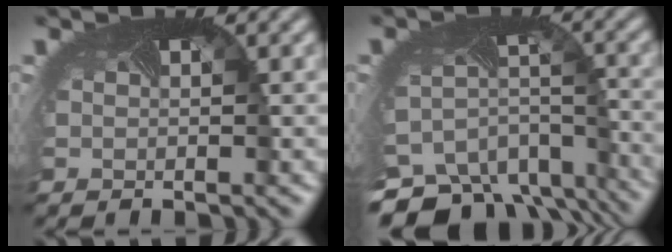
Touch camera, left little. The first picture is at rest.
{"total": 11.8, "force": [-9.4, 5.8, 4.0], "torque": [-0.075, -0.018, -0.120]}